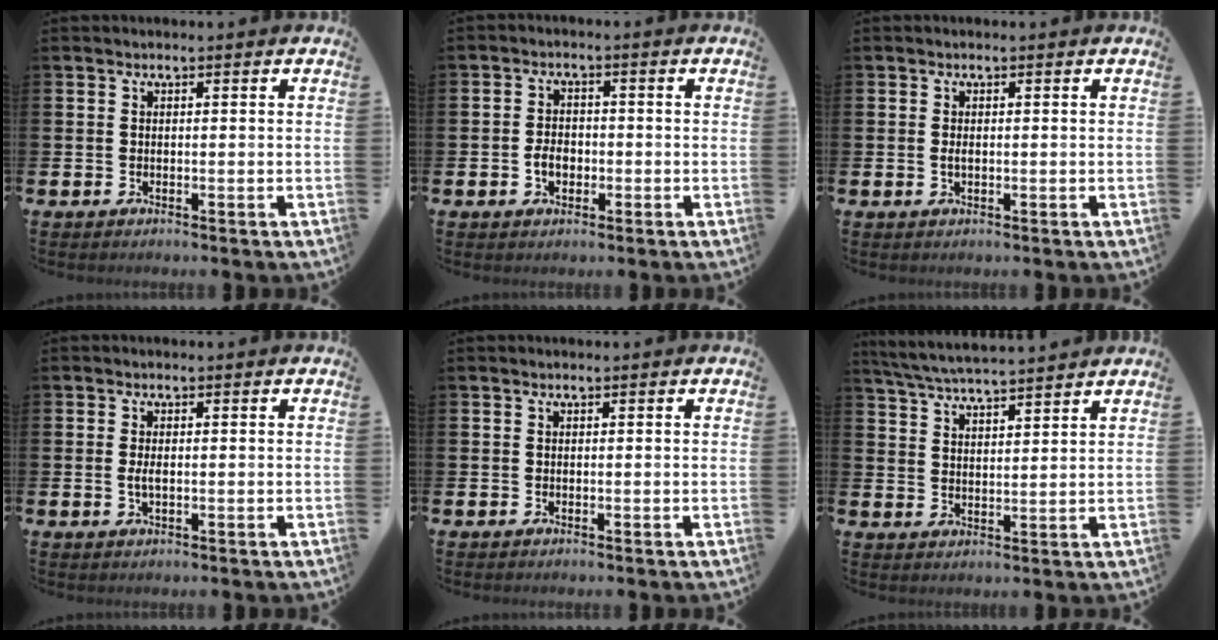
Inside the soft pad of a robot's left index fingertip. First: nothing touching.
{"total": 2.9, "force": [-0.9, 2.1, 1.9], "torque": [-0.027, 0.001, -0.021]}
{"total": 0.9, "force": [0.0, 0.4, 0.8], "torque": [-0.015, 0.003, -0.003]}
{"total": 1.7, "force": [-0.1, 0.7, 1.5], "torque": [-0.029, 0.002, -0.003]}
{"total": 0.0}
{"total": 5.3, "force": [5.3, 0.0, 1.0], "torque": [-0.041, -0.029, 0.095]}